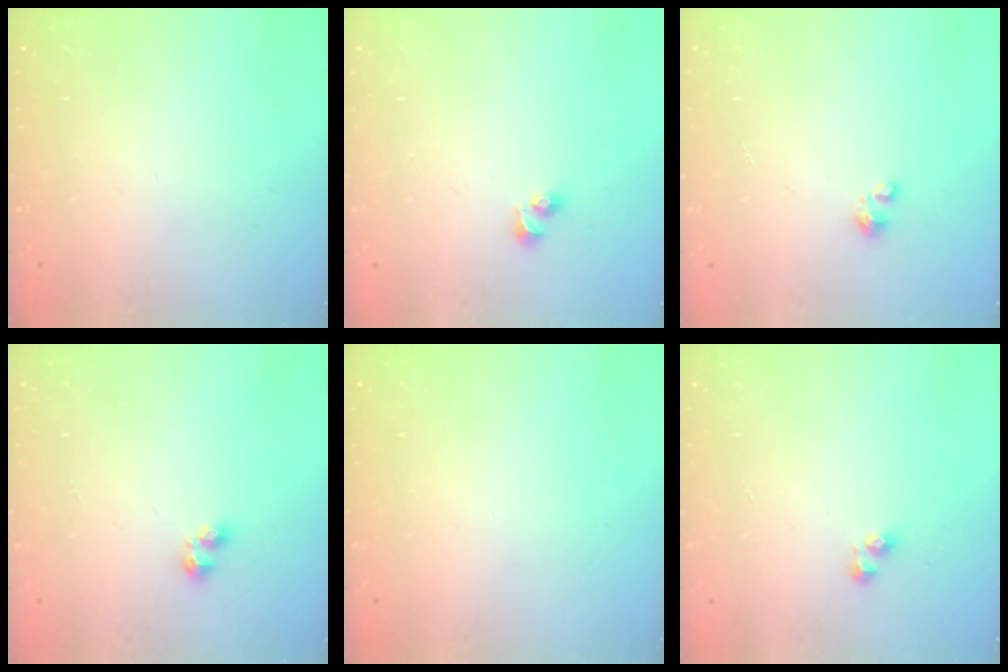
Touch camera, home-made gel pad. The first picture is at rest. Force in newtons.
{"total": 3.5, "press": 3.0, "slide": 1.8}
{"total": 1.6, "press": 1.6, "slide": 0.2}
{"total": 2.2, "press": 2.1, "slide": 0.7}
{"total": 0.0}
{"total": 2.0, "press": 2.0, "slide": 0.3}